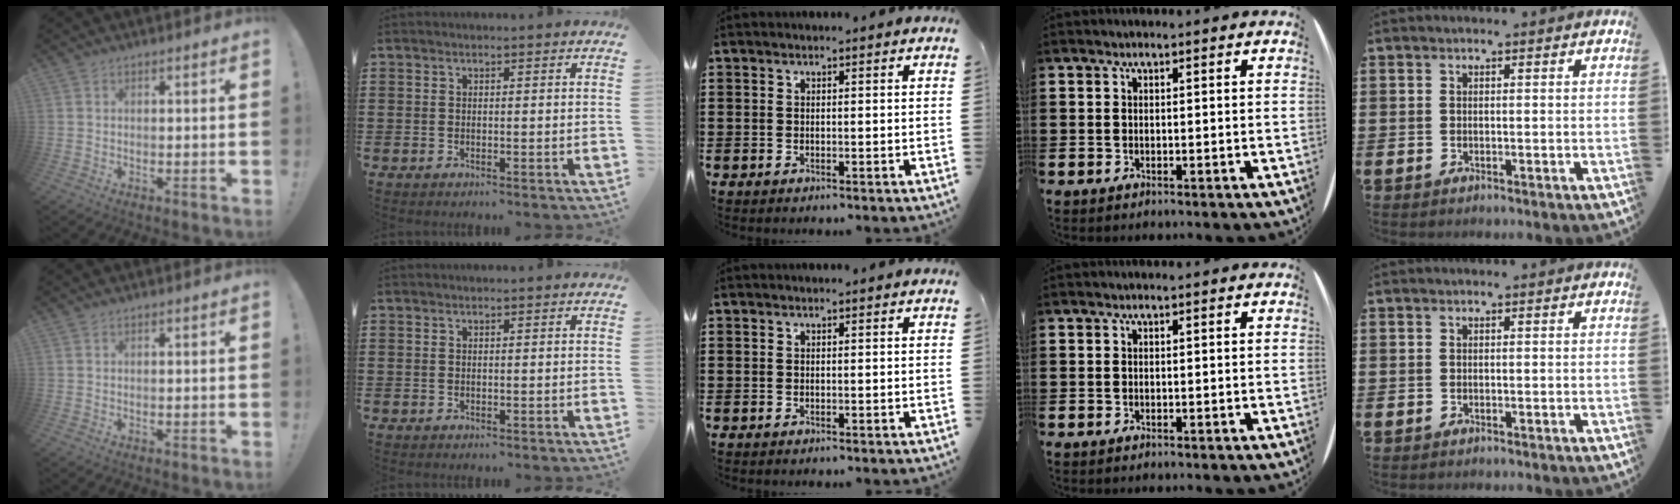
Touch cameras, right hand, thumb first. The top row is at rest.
{}